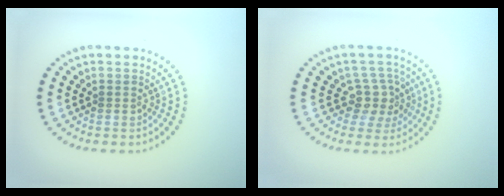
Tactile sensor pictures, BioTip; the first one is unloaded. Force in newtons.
{"total": 3.0, "press": 2.3, "slide": 1.9}